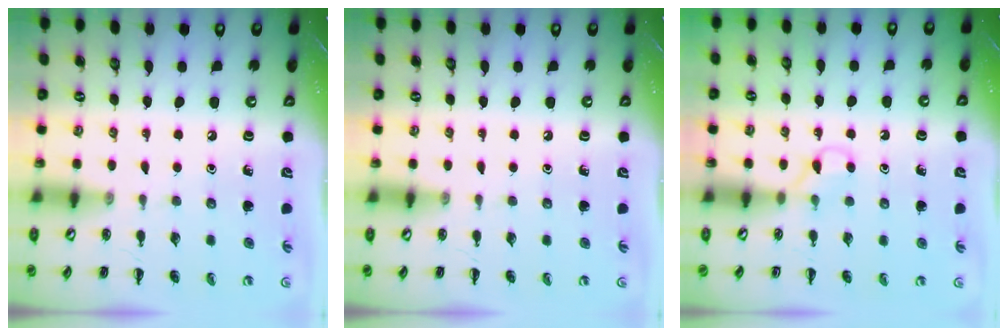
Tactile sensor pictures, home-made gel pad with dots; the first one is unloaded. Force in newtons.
{"total": 0.0}
{"total": 3.1, "press": 2.9, "slide": 1.0}